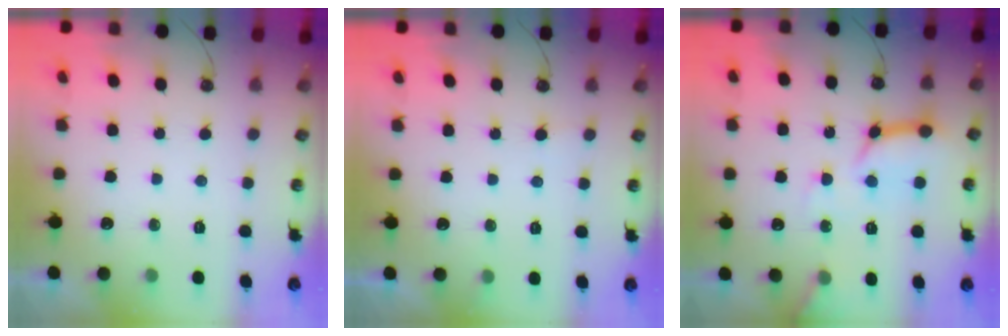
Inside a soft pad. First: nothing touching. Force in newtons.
{"total": 4.1, "press": 4.1, "slide": 0.3}
{"total": 12.7, "press": 12.6, "slide": 1.6}